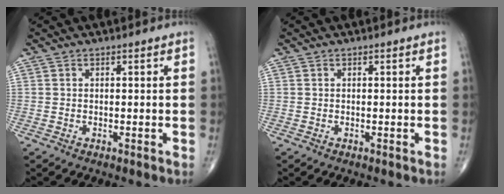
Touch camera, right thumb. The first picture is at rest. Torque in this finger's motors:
{"motor_torque": [0.01, 0.01, 0.00, 0.00, 0.01]}